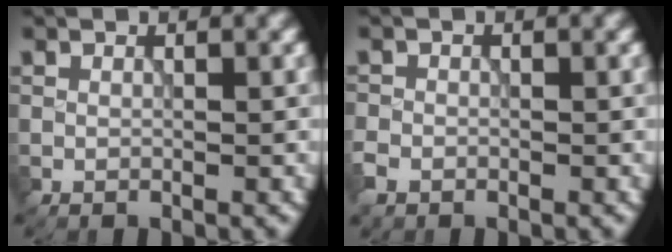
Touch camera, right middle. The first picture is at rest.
{"total": 1.8, "force": [-1.1, 1.3, 0.7], "torque": [-0.016, -0.004, -0.030]}